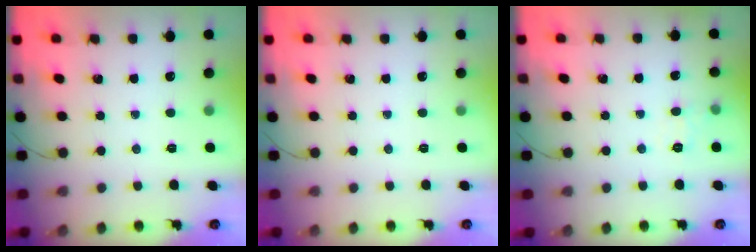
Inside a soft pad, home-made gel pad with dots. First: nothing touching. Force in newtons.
{"total": 0.0}
{"total": 4.8, "press": 4.5, "slide": 1.4}